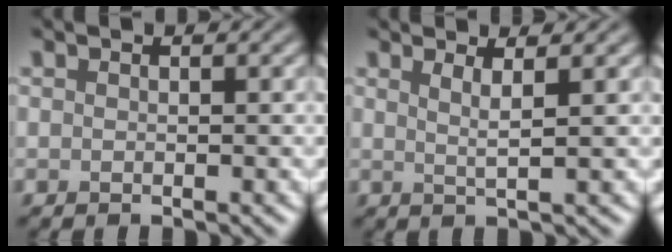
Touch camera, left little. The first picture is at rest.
{"total": 1.9, "force": [1.0, 0.4, 1.6], "torque": [-0.023, 0.000, 0.012]}